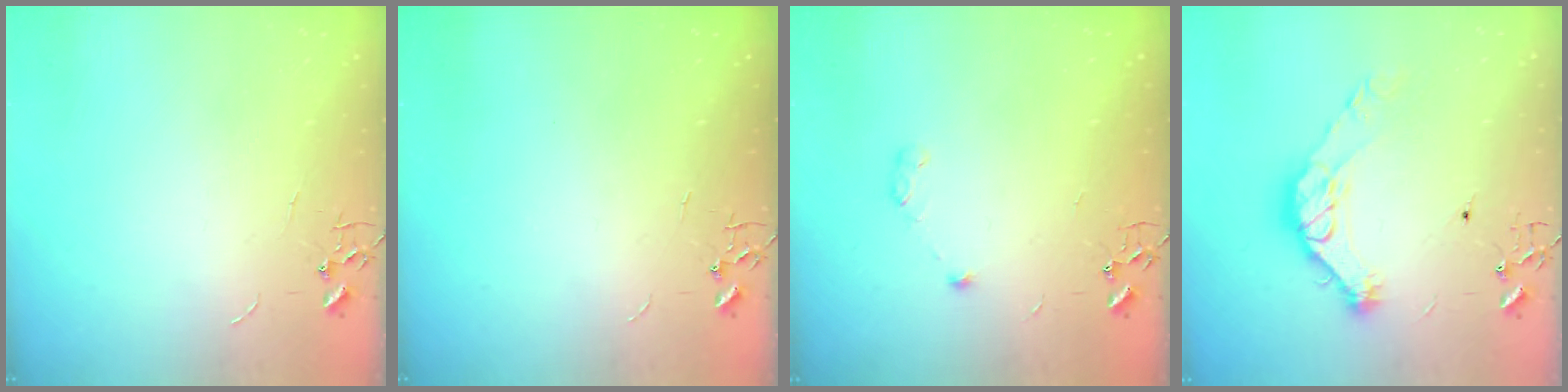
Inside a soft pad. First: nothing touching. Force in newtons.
{"total": 0.0}
{"total": 3.4, "press": 3.4, "slide": 0.6}
{"total": 12.5, "press": 12.5, "slide": 0.4}